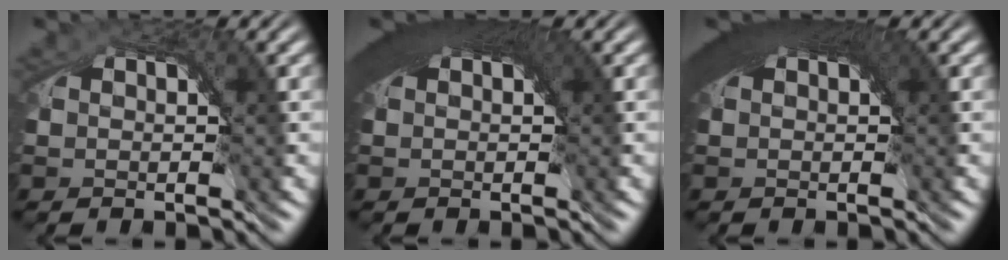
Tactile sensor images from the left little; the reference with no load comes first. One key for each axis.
{"total": 5.7, "fx": 1.8, "fy": 2.0, "fz": 5.0, "tx": -0.058, "ty": 0.017, "tz": 0.020}
{"total": 6.1, "fx": 2.0, "fy": 2.2, "fz": 5.4, "tx": -0.064, "ty": 0.018, "tz": 0.021}